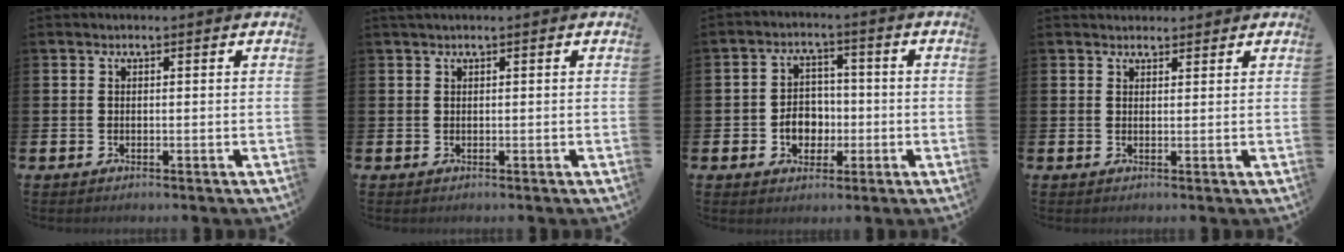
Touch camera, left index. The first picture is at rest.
{"total": 0.6, "force": [0.4, 0.0, 0.4], "torque": [-0.011, 0.004, 0.008]}
{"total": 4.7, "force": [-1.2, 3.9, 2.3], "torque": [-0.032, 0.001, -0.029]}
{"total": 2.0, "force": [1.9, 0.7, 0.0], "torque": [0.009, -0.005, 0.033]}